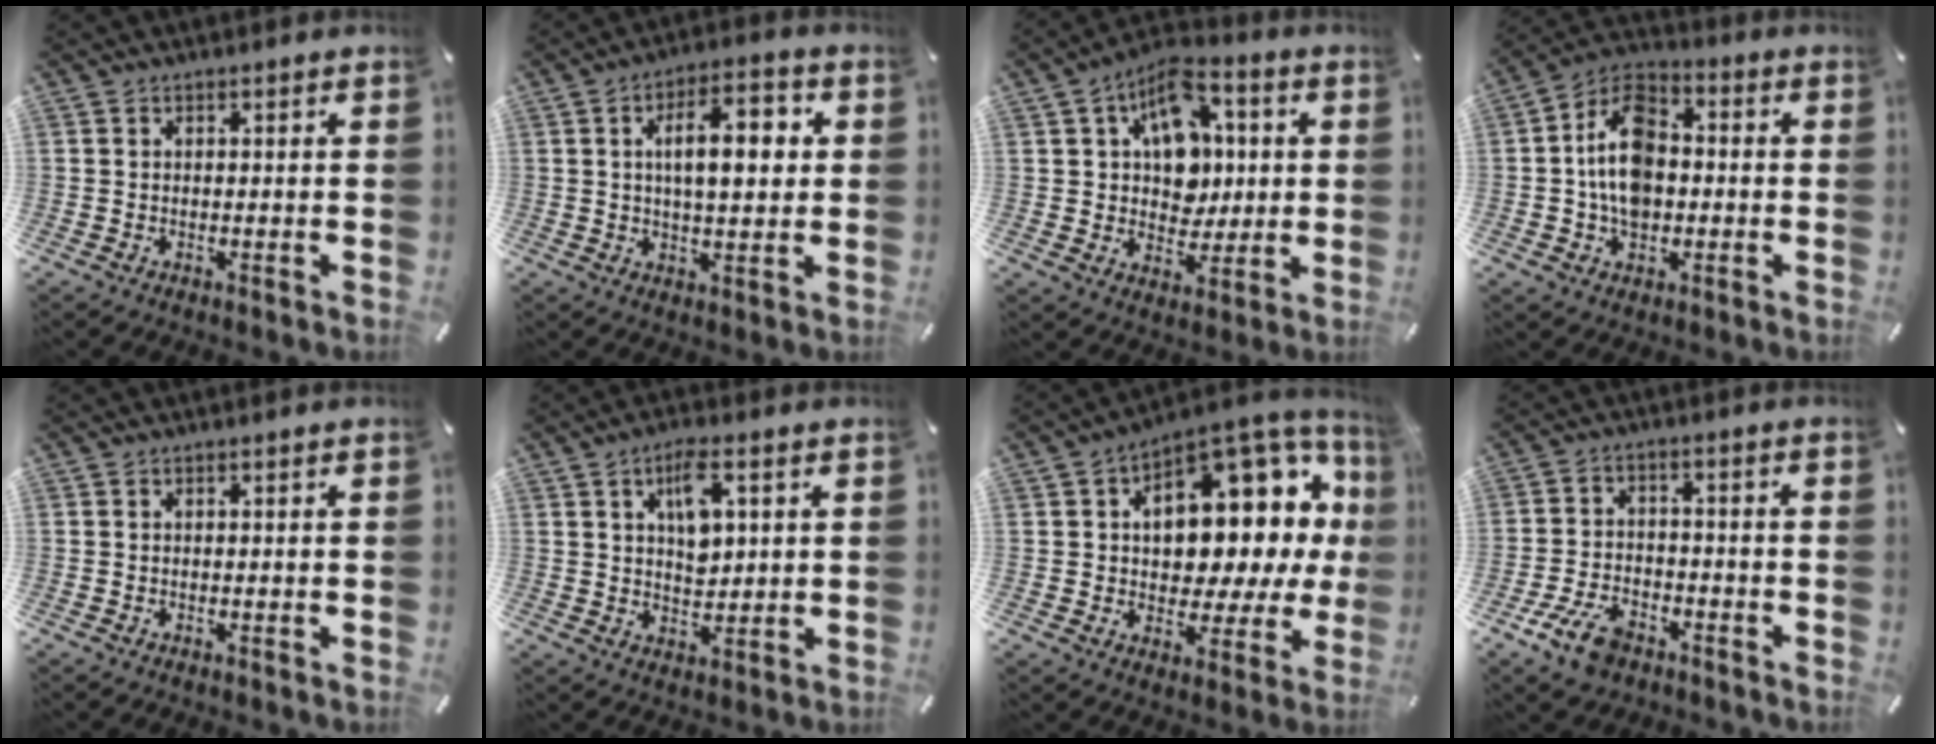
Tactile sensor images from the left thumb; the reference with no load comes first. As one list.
[{"total": 10.1, "force": [1.7, 4.6, 8.8], "torque": [-0.137, 0.003, 0.022]}, {"total": 13.3, "force": [4.0, 10.1, 7.7], "torque": [-0.117, -0.011, 0.079]}, {"total": 12.2, "force": [-1.0, 8.8, 8.4], "torque": [-0.177, 0.019, -0.017]}, {"total": 0.0}, {"total": 7.9, "force": [3.0, 4.2, 6.0], "torque": [-0.094, -0.003, 0.047]}, {"total": 15.3, "force": [5.2, 9.7, 10.6], "torque": [-0.123, -0.071, 0.081]}, {"total": 8.3, "force": [-5.0, 4.8, 4.6], "torque": [-0.105, 0.018, -0.094]}]